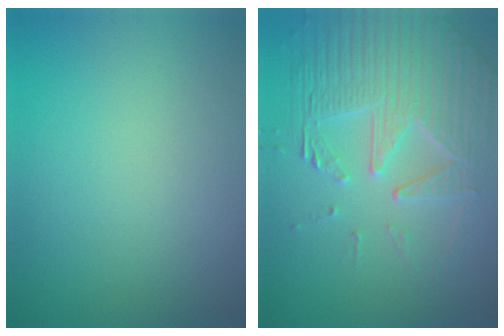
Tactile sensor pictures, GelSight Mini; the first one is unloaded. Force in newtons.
{"total": 6.7, "press": 5.1, "slide": 4.3}